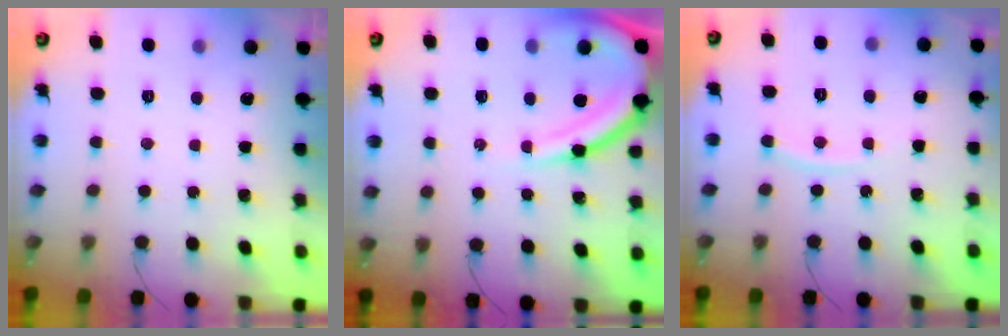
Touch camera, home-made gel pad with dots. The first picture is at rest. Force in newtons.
{"total": 12.4, "press": 12.4, "slide": 1.3}
{"total": 5.3, "press": 5.2, "slide": 0.6}